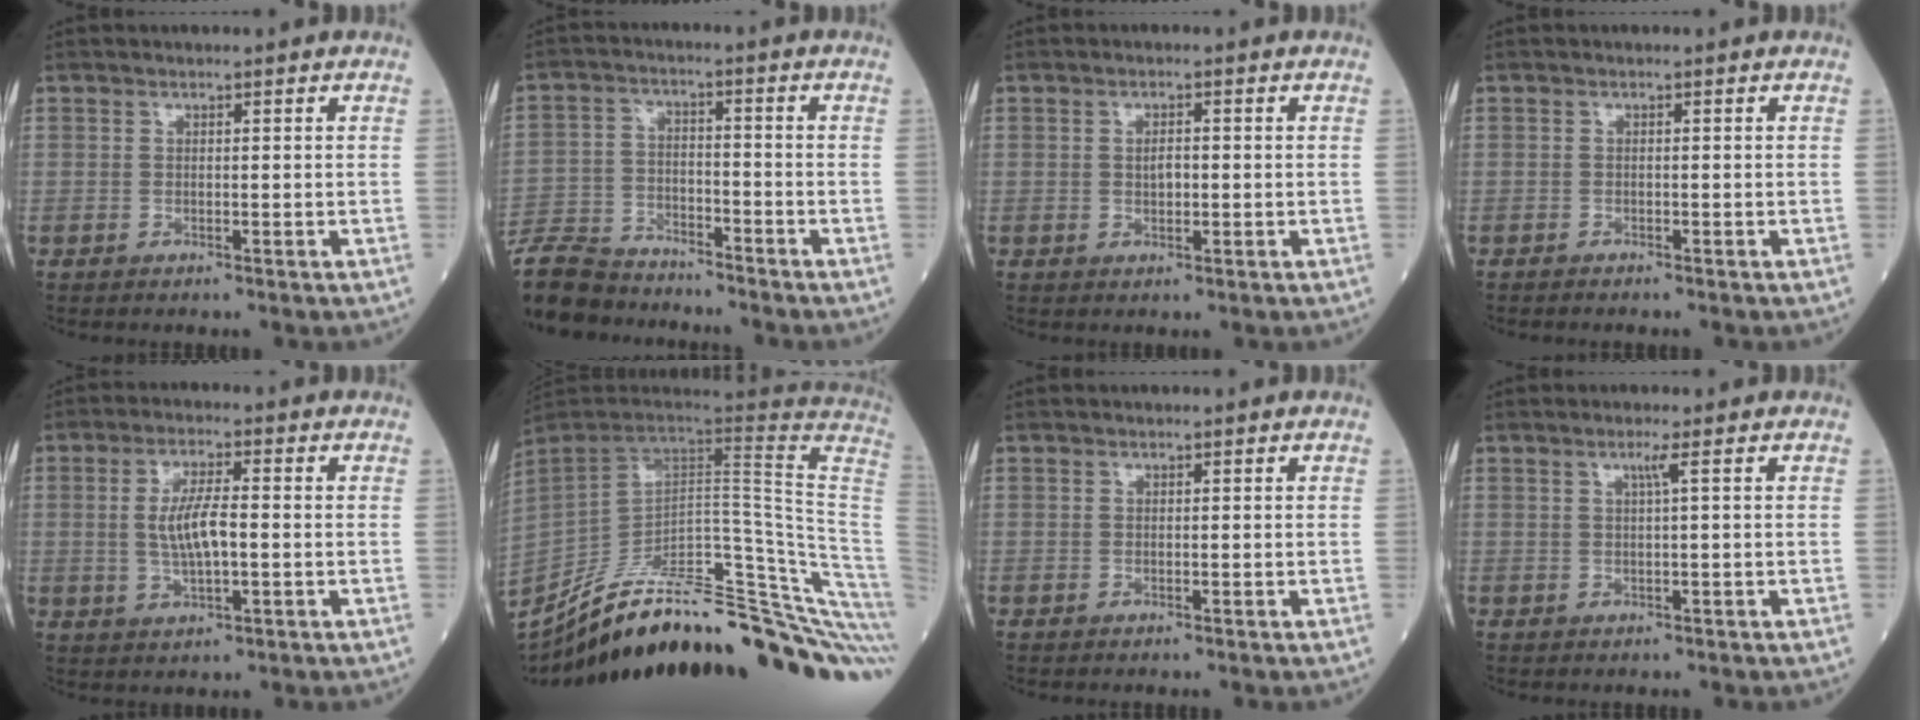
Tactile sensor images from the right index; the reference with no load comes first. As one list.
[{"total": 11.5, "force": [-10.8, 3.0, 2.5], "torque": [-0.057, -0.001, -0.199]}, {"total": 1.9, "force": [0.0, 0.9, 1.7], "torque": [-0.030, 0.002, 0.001]}, {"total": 0.7, "force": [-0.7, 0.1, 0.1], "torque": [-0.007, -0.001, -0.012]}, {"total": 6.4, "force": [-0.1, 1.6, 6.2], "torque": [-0.125, 0.005, 0.000]}, {"total": 39.9, "force": [-31.5, 4.4, 24.0], "torque": [-0.270, -0.052, -0.435]}, {"total": 0.0}, {"total": 1.4, "force": [0.5, -0.5, 1.3], "torque": [-0.028, -0.002, 0.010]}]